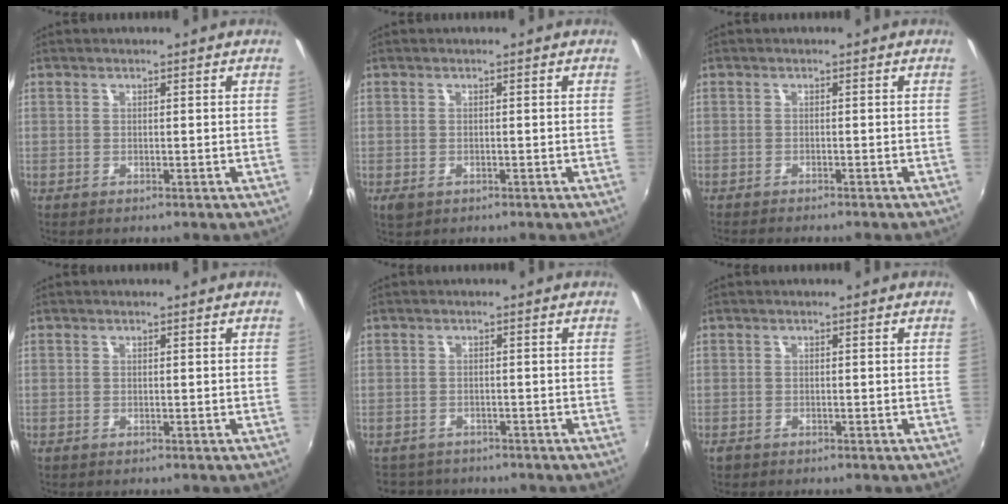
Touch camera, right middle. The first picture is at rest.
{"total": 2.1, "force": [-1.0, 1.4, 1.1], "torque": [-0.021, -0.006, -0.015]}
{"total": 2.7, "force": [-2.5, 0.0, 1.0], "torque": [-0.030, -0.011, -0.042]}
{"total": 0.0}
{"total": 3.5, "force": [-2.6, 2.2, -0.1], "torque": [-0.003, 0.012, -0.044]}
{"total": 1.0, "force": [-0.8, 0.6, 0.3], "torque": [-0.009, -0.002, -0.015]}